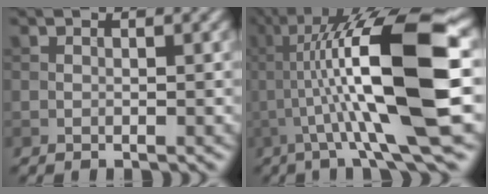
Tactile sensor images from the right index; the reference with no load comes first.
{"total": 13.7, "force": [0.1, 2.1, 13.5], "torque": [-0.216, 0.029, 0.002]}